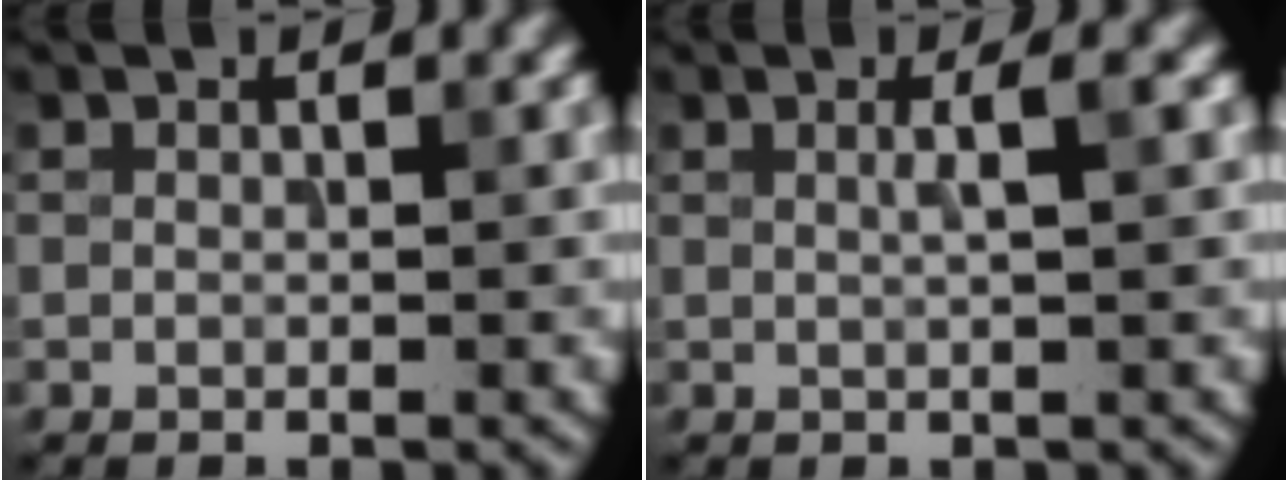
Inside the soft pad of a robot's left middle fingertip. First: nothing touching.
{"total": 1.6, "force": [0.3, 0.3, 1.6], "torque": [-0.020, 0.005, 0.001]}